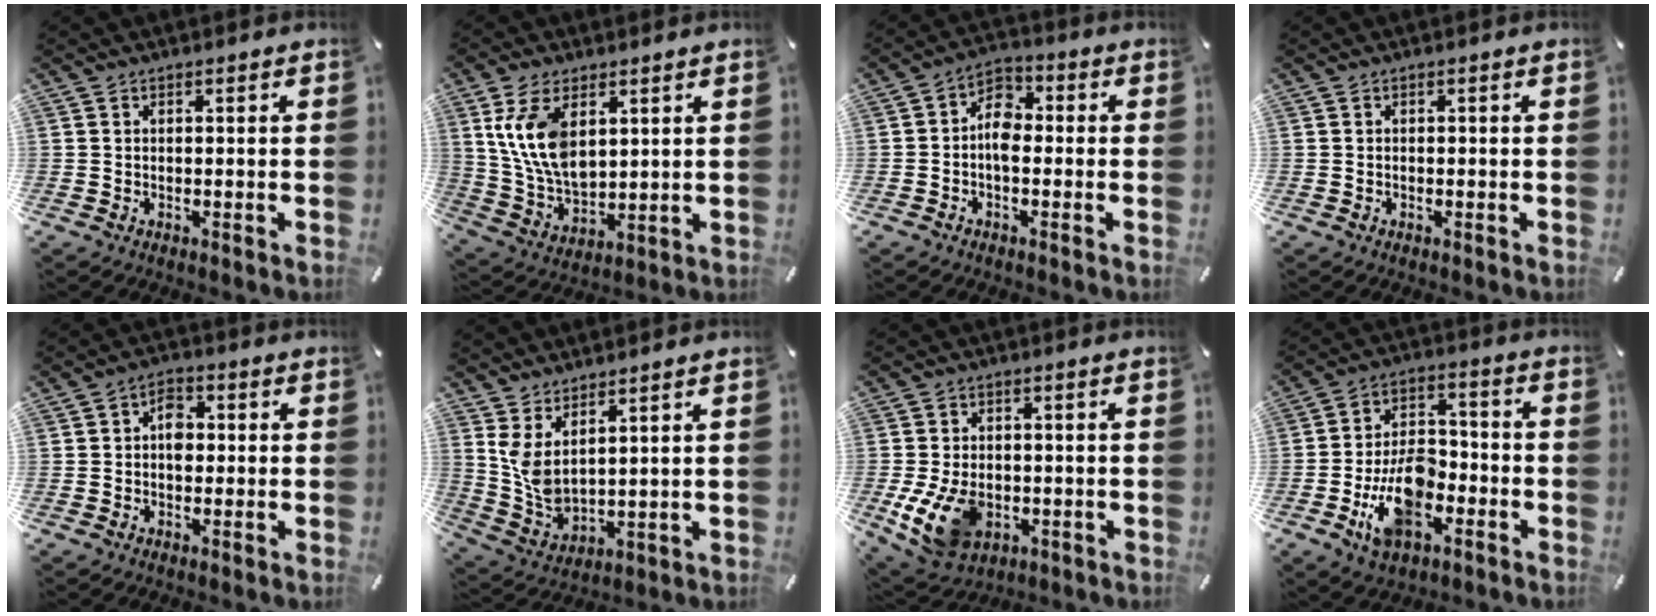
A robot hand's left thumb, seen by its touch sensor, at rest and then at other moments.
{"total": 12.3, "force": [4.7, 7.2, 8.8], "torque": [-0.220, -0.023, 0.083]}
{"total": 6.3, "force": [-1.7, 4.1, 4.5], "torque": [-0.090, 0.019, -0.033]}
{"total": 0.6, "force": [-0.2, 0.3, 0.4], "torque": [-0.008, 0.000, -0.004]}
{"total": 4.7, "force": [-0.1, 3.2, 3.4], "torque": [-0.039, 0.004, -0.008]}
{"total": 6.4, "force": [3.7, 2.8, 4.5], "torque": [-0.122, -0.038, 0.065]}
{"total": 11.8, "force": [-3.0, 8.6, 7.5], "torque": [-0.155, 0.003, -0.050]}
{"total": 14.1, "force": [-5.5, 8.5, 9.7], "torque": [-0.164, 0.023, -0.098]}